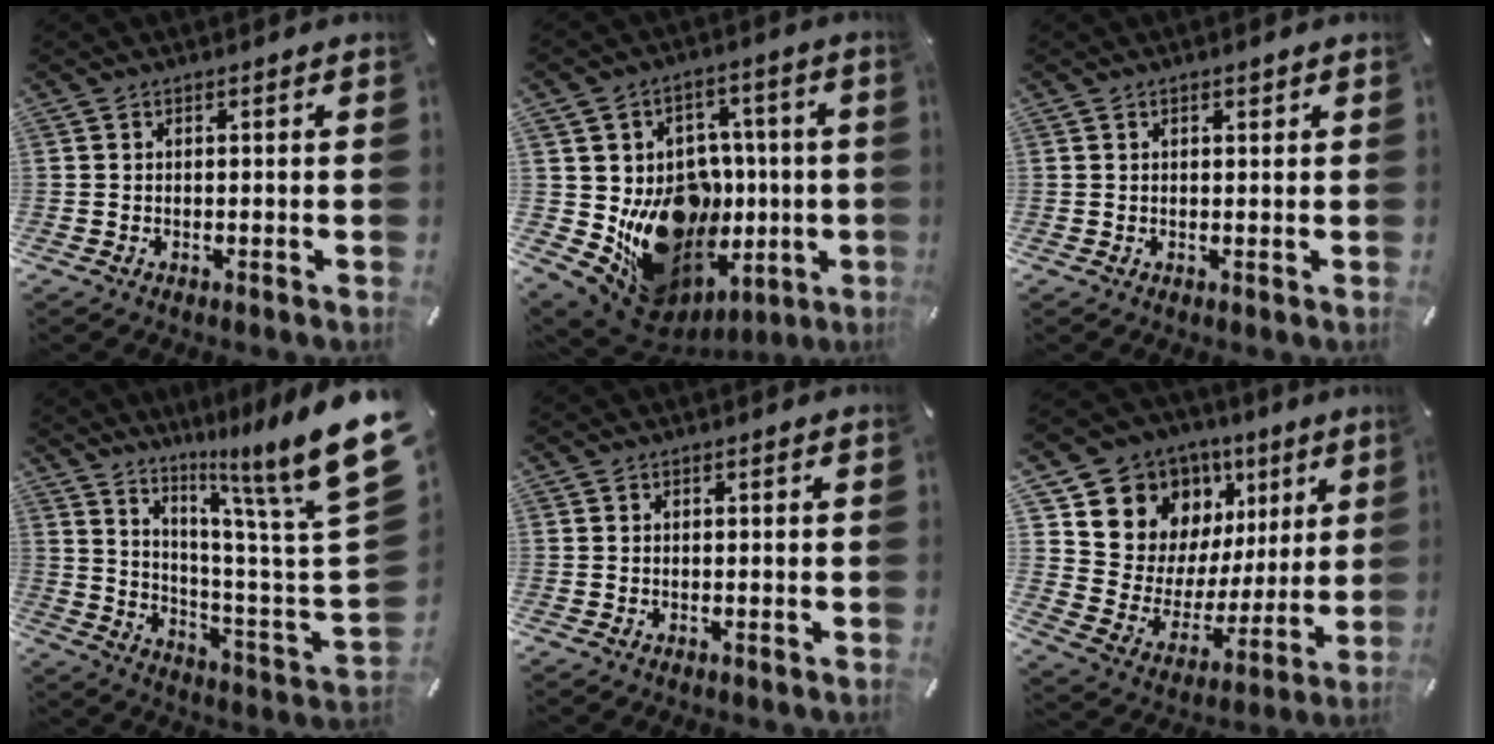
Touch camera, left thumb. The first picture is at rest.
{"total": 17.8, "force": [-3.0, 15.3, 8.7], "torque": [-0.143, -0.015, -0.003]}
{"total": 1.0, "force": [0.6, 0.4, 0.7], "torque": [-0.013, 0.002, 0.009]}
{"total": 17.8, "force": [11.5, 1.6, 13.5], "torque": [-0.209, -0.099, 0.175]}
{"total": 0.0}
{"total": 12.8, "force": [7.7, 10.0, 2.2], "torque": [-0.050, -0.082, 0.148]}